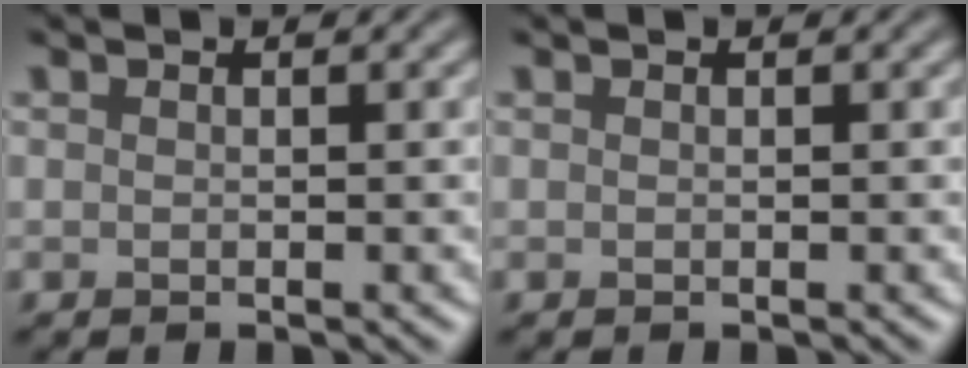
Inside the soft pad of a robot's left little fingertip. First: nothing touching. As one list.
[{"total": 0.0}]